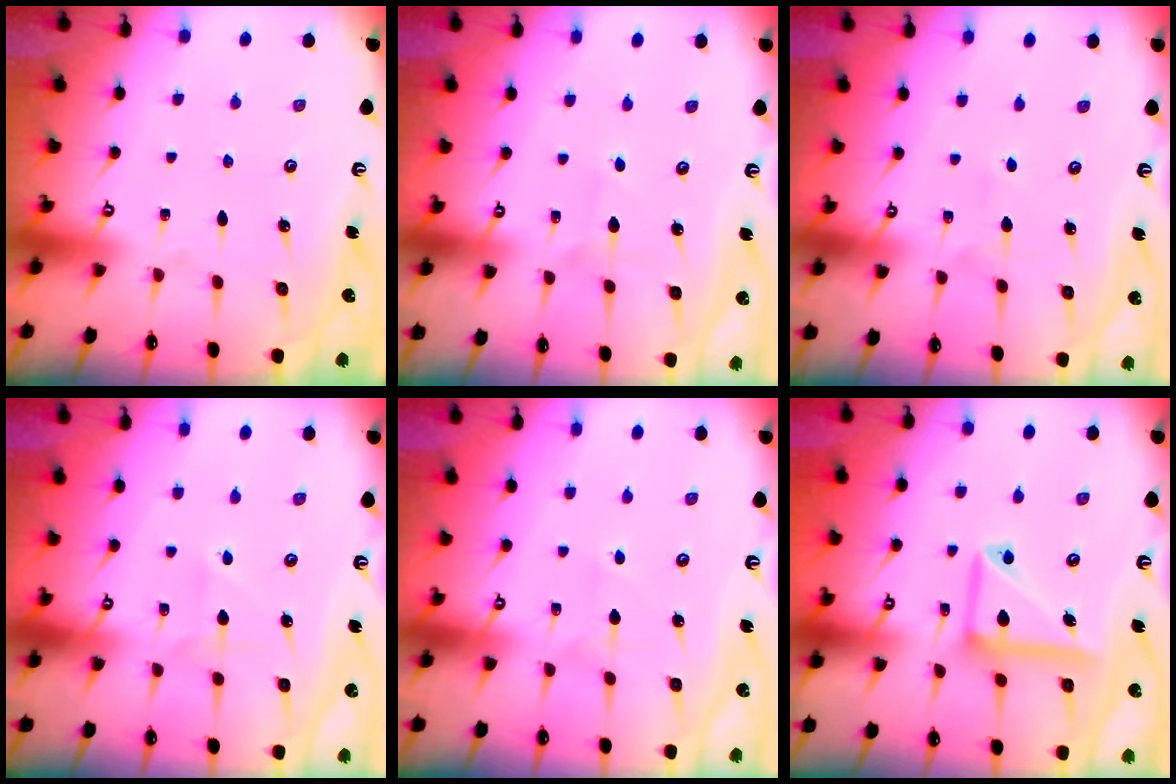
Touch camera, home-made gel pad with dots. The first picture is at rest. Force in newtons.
{"total": 2.7, "press": 2.7, "slide": 0.3}
{"total": 2.5, "press": 2.5, "slide": 0.3}
{"total": 2.4, "press": 2.4, "slide": 0.2}
{"total": 2.3, "press": 2.3, "slide": 0.2}
{"total": 14.4, "press": 14.3, "slide": 1.9}